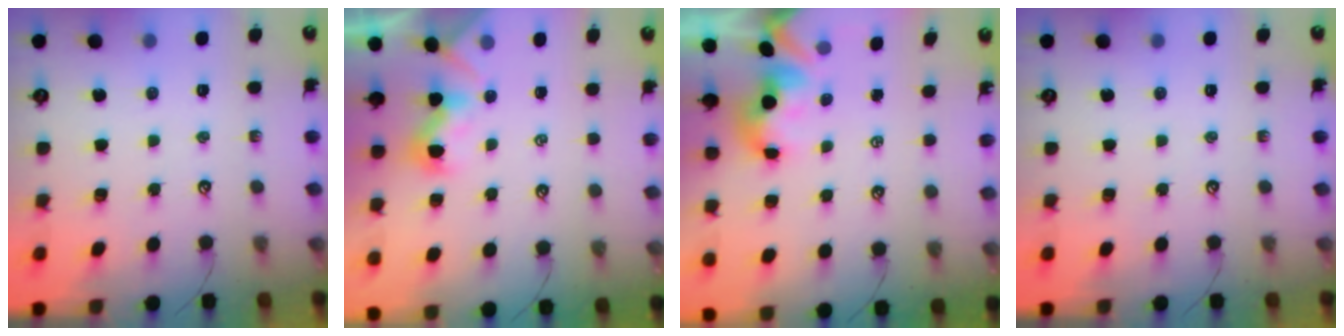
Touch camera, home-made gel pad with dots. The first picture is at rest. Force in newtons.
{"total": 0.9, "press": 0.5, "slide": 0.7}
{"total": 1.6, "press": 1.4, "slide": 0.7}
{"total": 0.0}